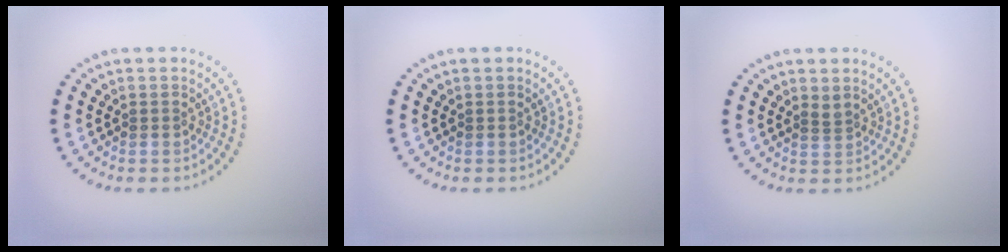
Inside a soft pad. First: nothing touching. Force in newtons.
{"total": 0.0}
{"total": 0.7, "press": 0.4, "slide": 0.6}